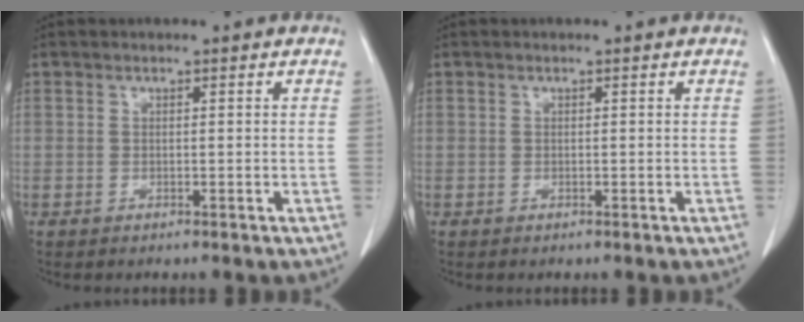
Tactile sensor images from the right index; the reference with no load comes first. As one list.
[{"total": 0.0}]